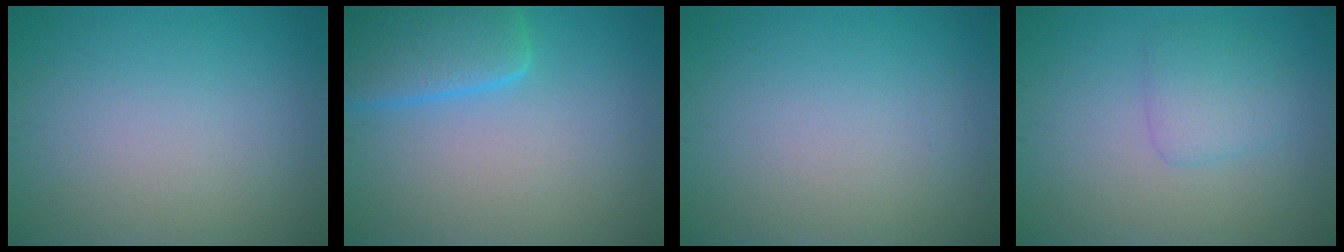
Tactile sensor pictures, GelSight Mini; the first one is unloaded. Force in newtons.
{"total": 5.7, "press": 5.7, "slide": 0.5}
{"total": 0.0}
{"total": 2.4, "press": 2.4, "slide": 0.1}